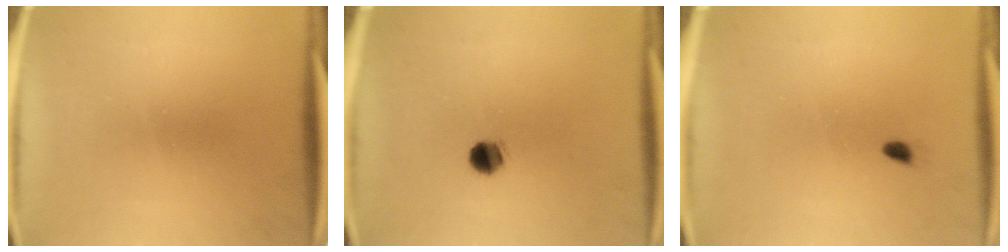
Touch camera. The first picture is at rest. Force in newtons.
{"total": 4.0}
{"total": 0.6}